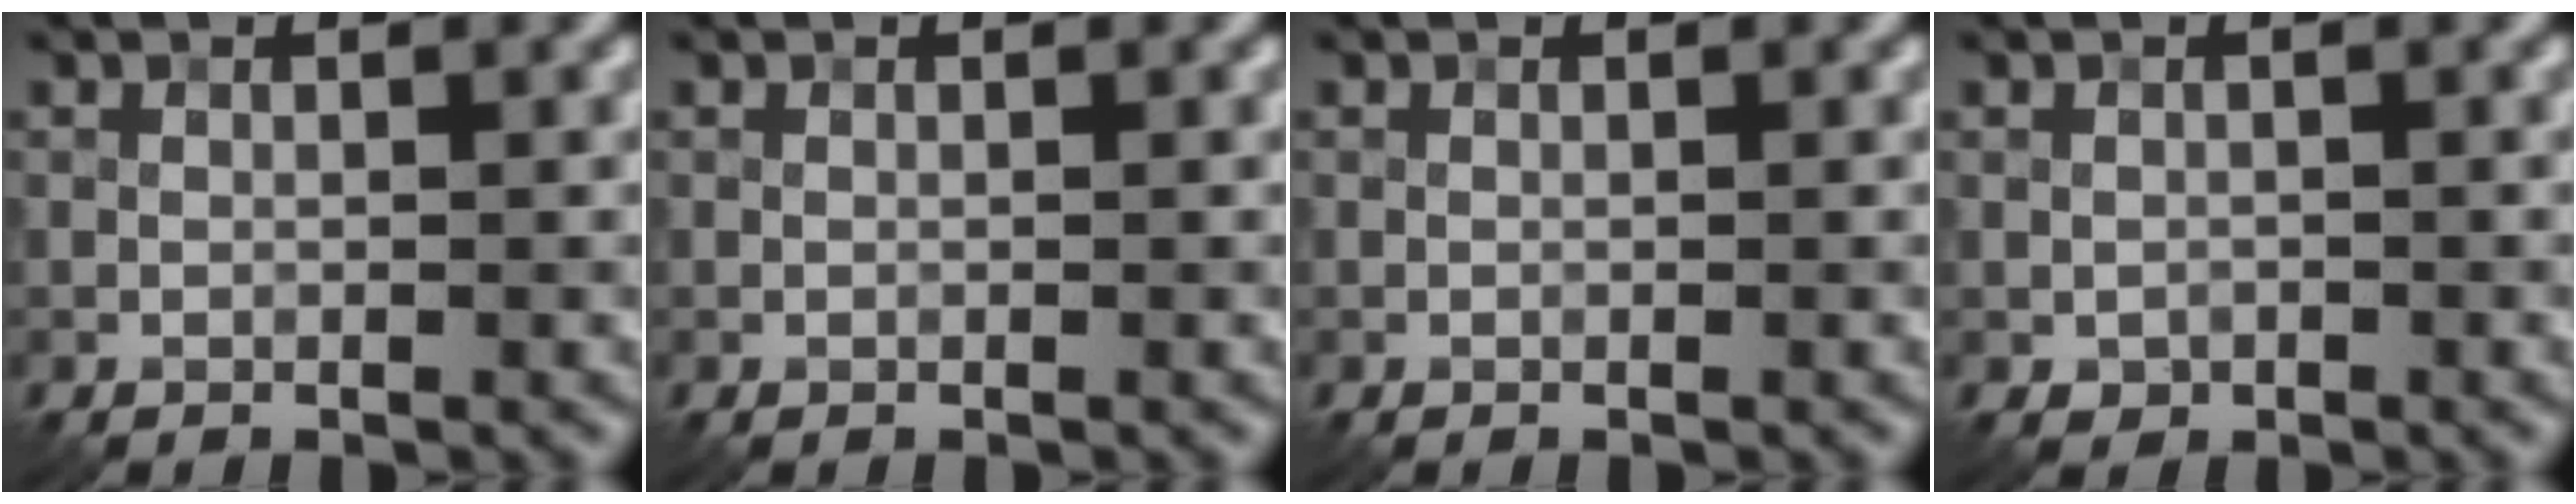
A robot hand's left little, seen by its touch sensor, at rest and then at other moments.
{"total": 0.0}
{"total": 0.0}
{"total": 0.8, "force": [-0.3, 0.7, 0.3], "torque": [-0.001, -0.004, -0.005]}